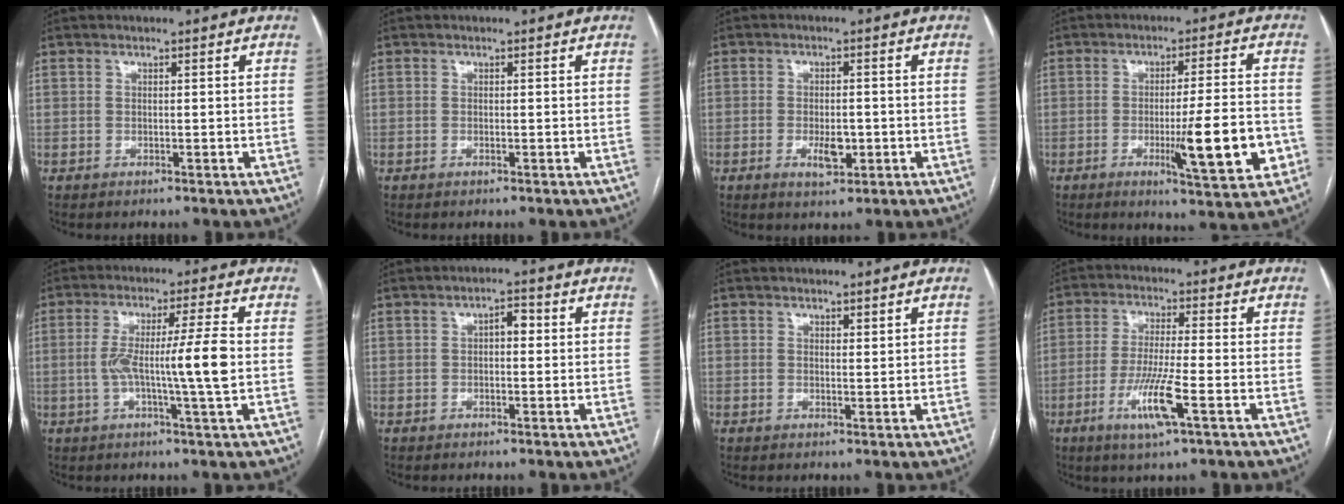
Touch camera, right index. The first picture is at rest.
{"total": 0.0}
{"total": 3.9, "force": [-1.3, 1.5, 3.4], "torque": [-0.060, 0.000, -0.016]}
{"total": 11.6, "force": [-3.5, 0.9, 11.1], "torque": [-0.164, -0.014, -0.048]}
{"total": 9.2, "force": [-0.7, -1.1, 9.1], "torque": [-0.167, 0.006, -0.014]}
{"total": 2.4, "force": [0.3, 1.1, 2.1], "torque": [-0.030, 0.013, 0.001]}
{"total": 0.9, "force": [0.8, 0.3, 0.4], "torque": [-0.006, -0.004, 0.012]}
{"total": 8.5, "force": [-3.5, -0.1, 7.7], "torque": [-0.156, -0.017, -0.065]}